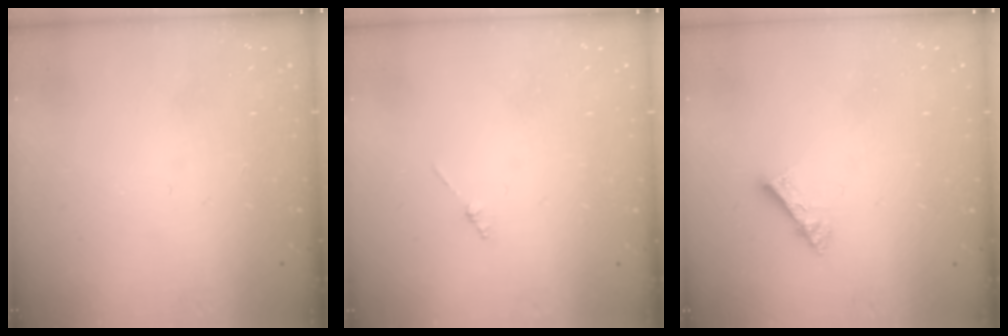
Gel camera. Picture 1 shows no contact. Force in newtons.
{"total": 1.3, "press": 1.3, "slide": 0.3}
{"total": 5.0, "press": 5.0, "slide": 0.3}